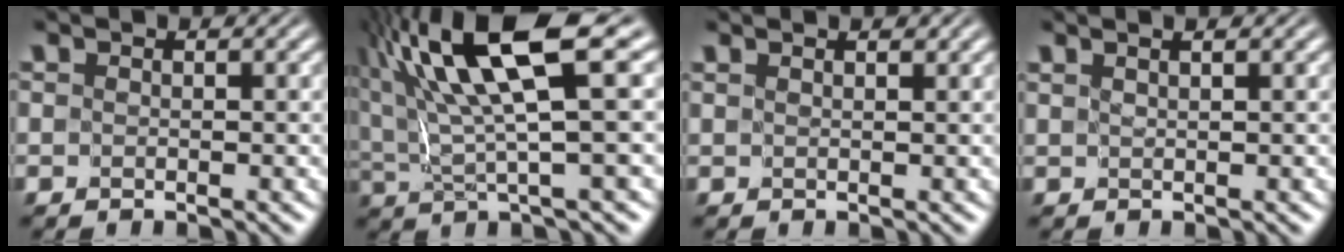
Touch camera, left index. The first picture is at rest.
{"total": 12.0, "force": [5.6, 2.2, 10.3], "torque": [-0.188, 0.021, 0.102]}
{"total": 1.5, "force": [1.4, 0.3, 0.7], "torque": [-0.002, -0.004, 0.011]}
{"total": 2.7, "force": [2.0, 1.0, 1.6], "torque": [-0.012, 0.020, 0.001]}